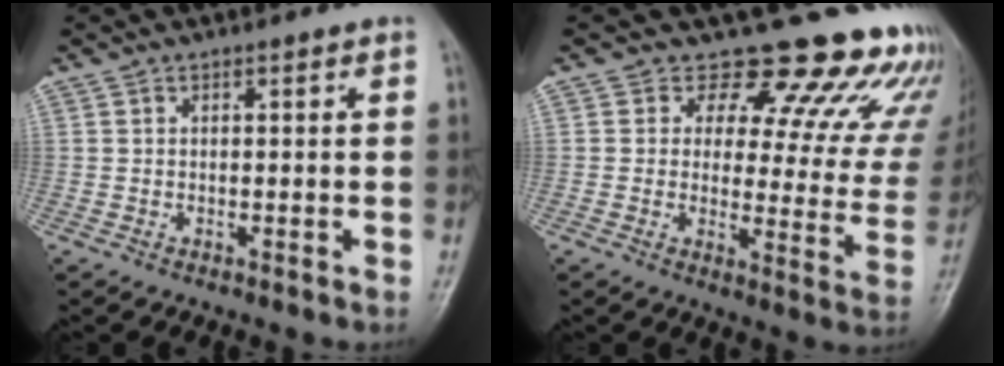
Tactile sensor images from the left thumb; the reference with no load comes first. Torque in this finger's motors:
{"motor_torque": [0.51, 0.42, -0.08, -0.24, 0.01]}